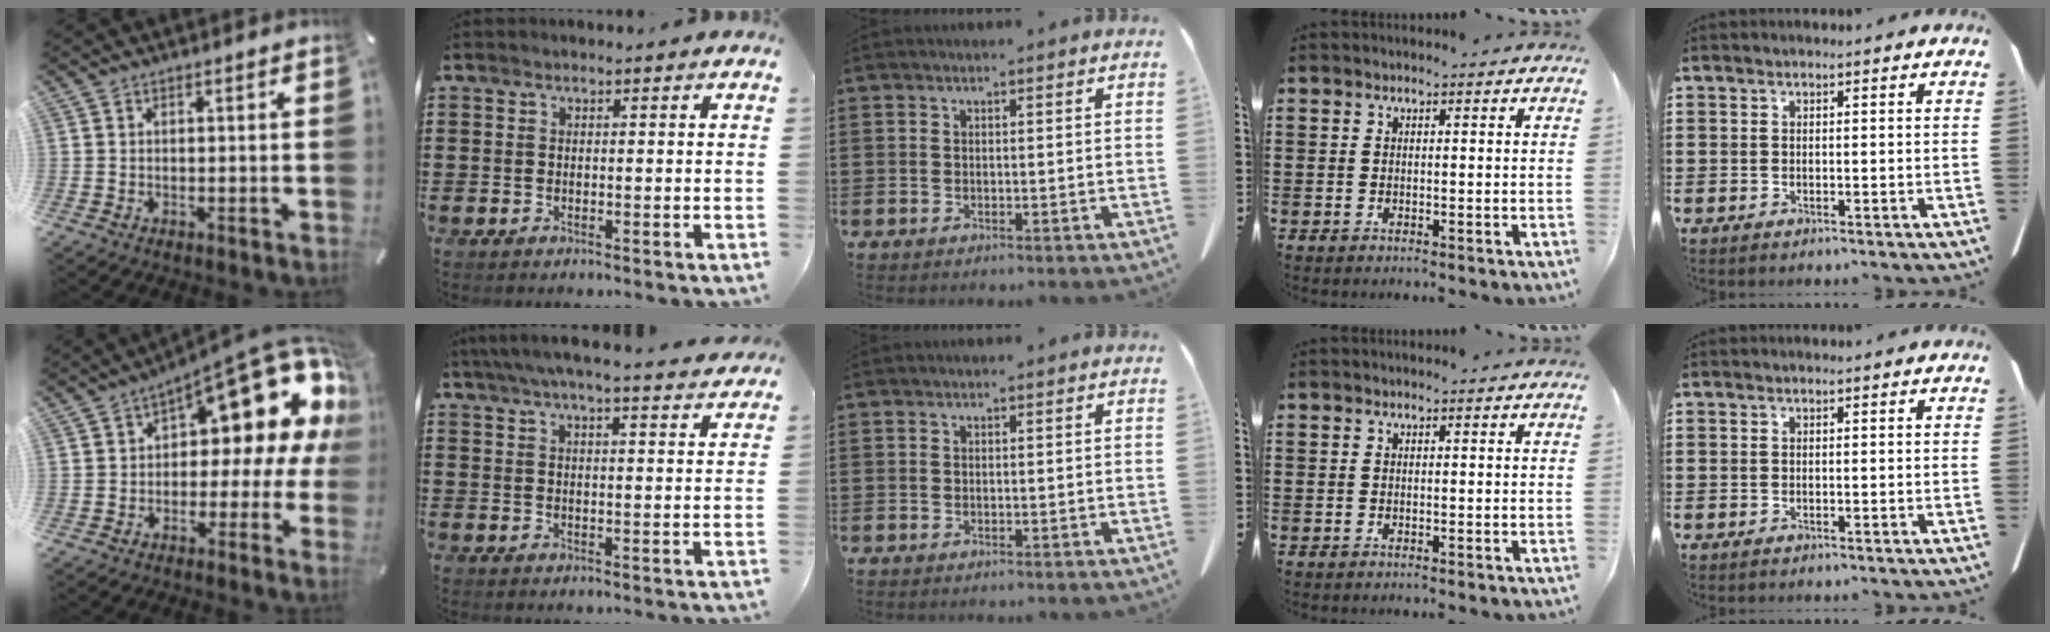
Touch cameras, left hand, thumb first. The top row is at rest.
{"thumb": {"total": 18.3, "force": [8.7, 8.4, 13.8], "torque": [-0.160, -0.072, 0.140]}, "index": {"total": 5.2, "force": [4.7, 0.0, 2.3], "torque": [-0.059, -0.017, 0.083]}}